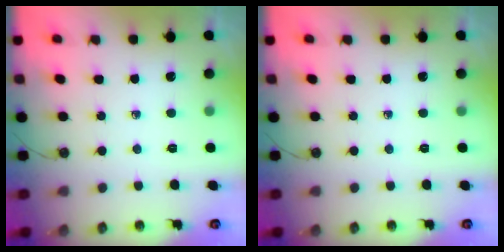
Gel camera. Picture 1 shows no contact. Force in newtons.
{"total": 0.0}